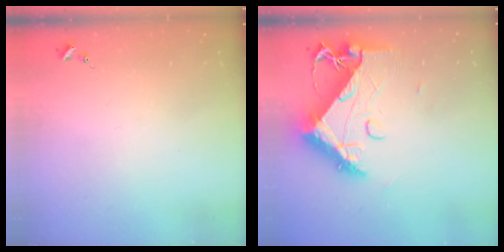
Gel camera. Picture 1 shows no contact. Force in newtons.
{"total": 15.2, "press": 15.1, "slide": 1.3}